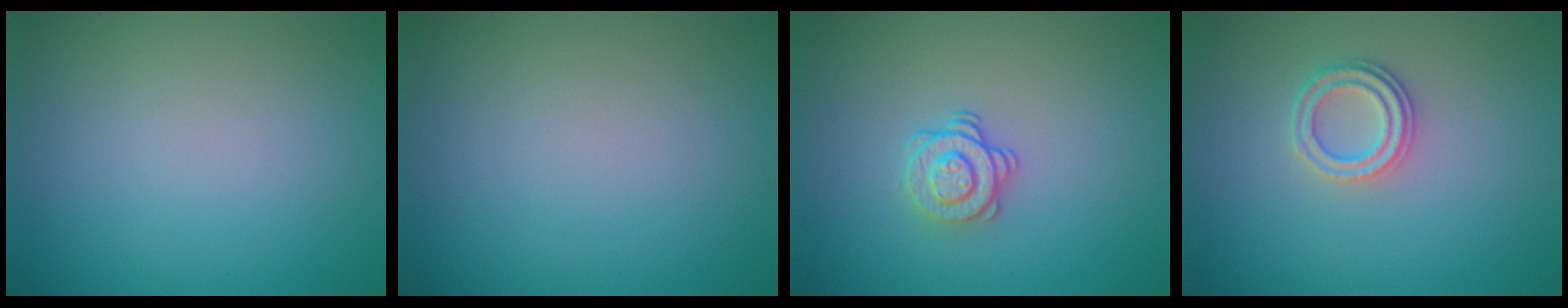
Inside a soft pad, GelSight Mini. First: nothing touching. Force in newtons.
{"total": 0.0}
{"total": 2.1, "press": 1.7, "slide": 1.2}
{"total": 2.3, "press": 2.1, "slide": 1.0}